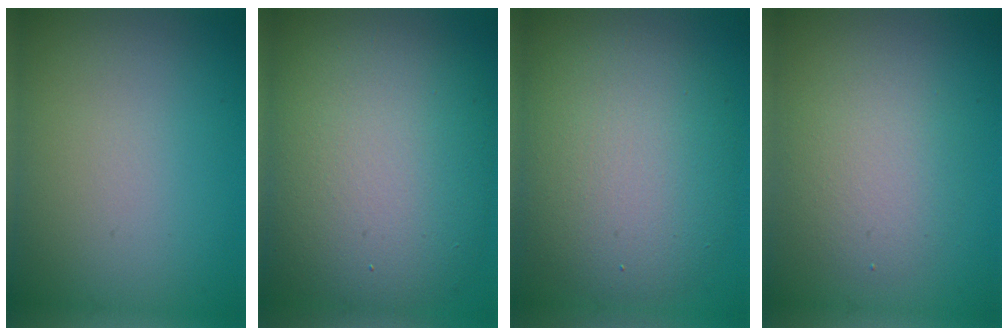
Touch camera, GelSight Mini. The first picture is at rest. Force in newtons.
{"total": 11.5, "press": 11.4, "slide": 1.2}
{"total": 8.3, "press": 8.2, "slide": 0.5}
{"total": 3.3, "press": 3.3, "slide": 0.2}